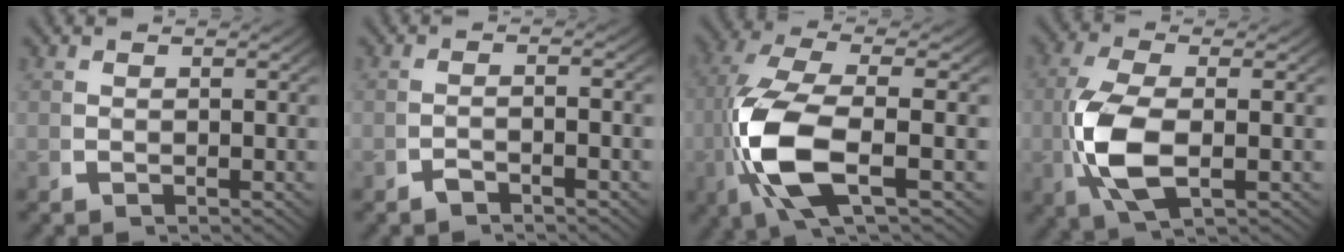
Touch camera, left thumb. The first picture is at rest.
{"total": 1.6, "force": [-1.3, -0.1, 0.8], "torque": [-0.014, 0.009, -0.027]}
{"total": 11.4, "force": [-0.9, 5.3, 10.0], "torque": [-0.252, -0.024, 0.003]}
{"total": 8.3, "force": [-0.5, 4.4, 7.0], "torque": [-0.186, -0.020, 0.005]}